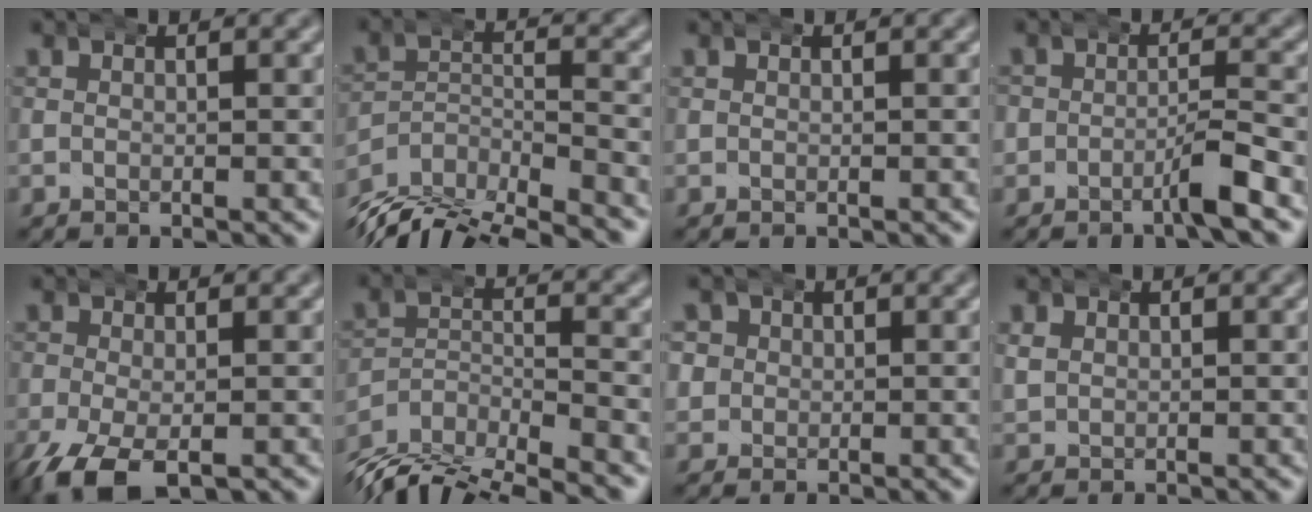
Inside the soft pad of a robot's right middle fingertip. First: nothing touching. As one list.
[{"total": 9.3, "force": [-7.1, 4.5, 3.8], "torque": [-0.074, -0.033, -0.118]}, {"total": 0.0}, {"total": 2.1, "force": [-1.0, 1.1, 1.5], "torque": [-0.026, 0.012, -0.031]}, {"total": 6.9, "force": [-4.2, 3.4, 4.2], "torque": [-0.118, -0.043, -0.048]}, {"total": 8.4, "force": [-6.7, 3.7, 3.3], "torque": [-0.068, -0.028, -0.114]}, {"total": 2.8, "force": [0.5, 2.7, 0.8], "torque": [-0.032, -0.004, 0.009]}, {"total": 1.4, "force": [0.3, 1.3, 0.4], "torque": [-0.014, 0.001, 0.008]}]